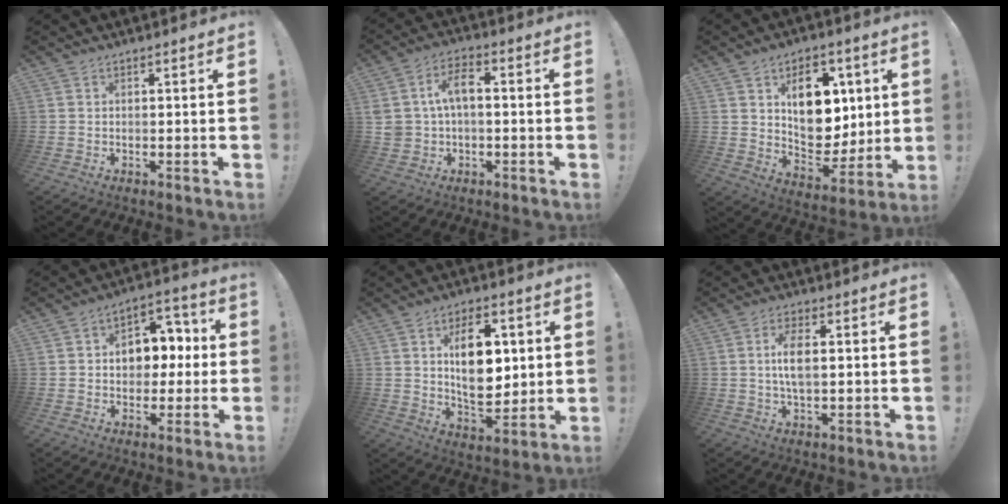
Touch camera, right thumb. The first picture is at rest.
{"total": 7.9, "force": [0.7, 5.3, 5.9], "torque": [-0.104, 0.007, 0.014]}
{"total": 15.7, "force": [6.0, 10.7, 9.9], "torque": [-0.127, -0.036, 0.112]}
{"total": 10.1, "force": [0.5, 8.4, 5.5], "torque": [-0.072, 0.006, 0.018]}
{"total": 15.3, "force": [3.9, 9.2, 11.6], "torque": [-0.178, -0.011, 0.067]}
{"total": 6.9, "force": [1.1, 3.0, 6.2], "torque": [-0.115, -0.004, 0.013]}